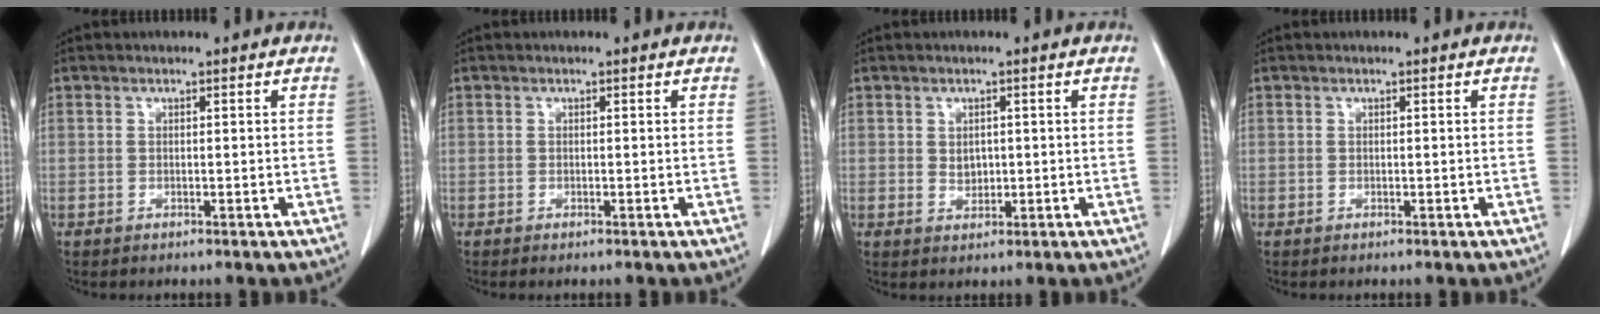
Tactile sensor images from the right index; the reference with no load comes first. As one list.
[{"total": 0.0}, {"total": 2.0, "force": [0.3, 1.6, 1.2], "torque": [-0.018, -0.001, 0.011]}, {"total": 0.0}]